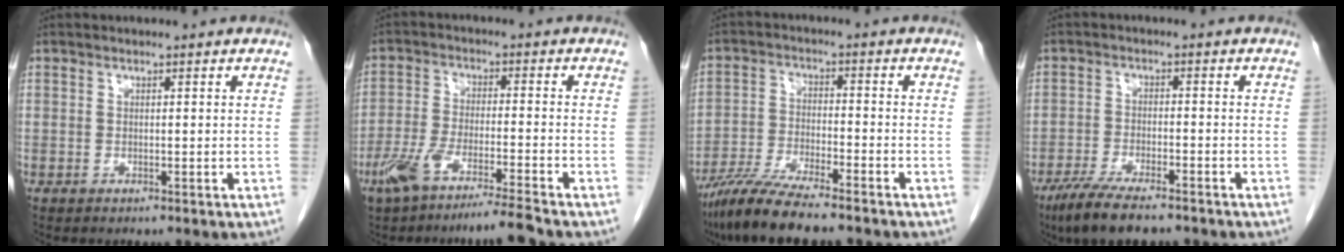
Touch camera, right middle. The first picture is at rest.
{"total": 8.7, "force": [-6.6, 0.0, 5.7], "torque": [-0.110, -0.018, -0.123]}
{"total": 9.9, "force": [-8.2, 0.7, 5.5], "torque": [-0.101, -0.028, -0.146]}
{"total": 9.5, "force": [-7.2, 1.9, 5.9], "torque": [-0.100, -0.020, -0.117]}